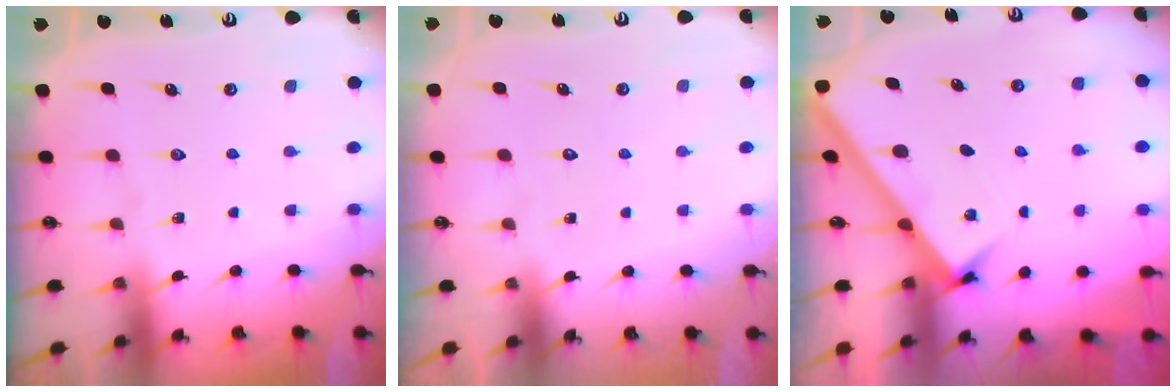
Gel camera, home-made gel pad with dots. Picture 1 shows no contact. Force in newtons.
{"total": 1.7, "press": 1.7, "slide": 0.1}
{"total": 2.7, "press": 2.7, "slide": 0.3}